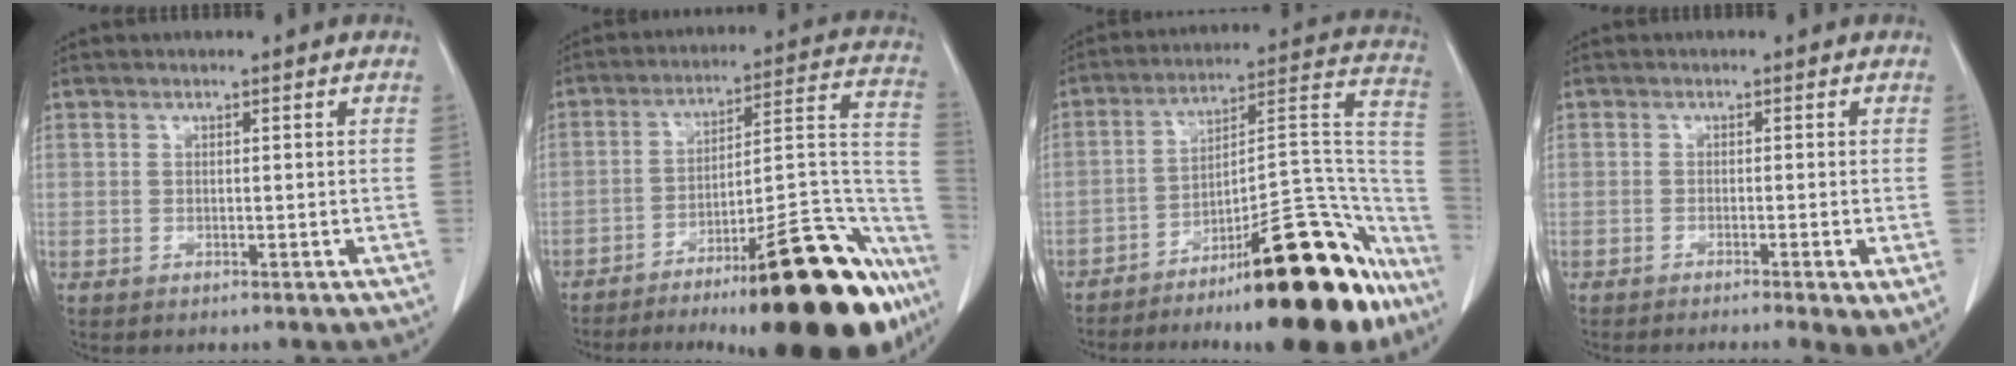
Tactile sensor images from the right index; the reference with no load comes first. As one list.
[{"total": 26.9, "force": [-17.8, 5.2, 19.5], "torque": [-0.179, 0.035, -0.257]}, {"total": 25.2, "force": [-17.6, 5.8, 17.0], "torque": [-0.157, 0.046, -0.258]}, {"total": 5.4, "force": [-3.1, 0.5, 4.3], "torque": [-0.050, -0.014, -0.047]}]